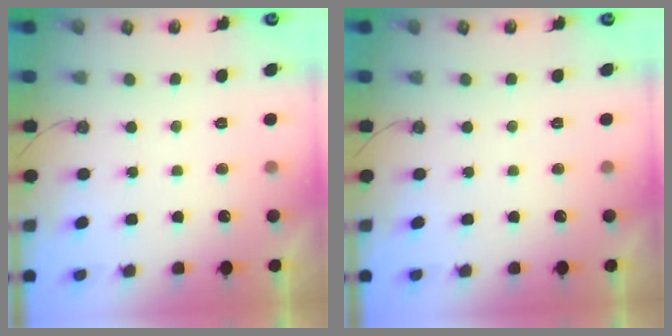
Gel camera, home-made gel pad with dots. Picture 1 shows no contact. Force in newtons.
{"total": 0.0}